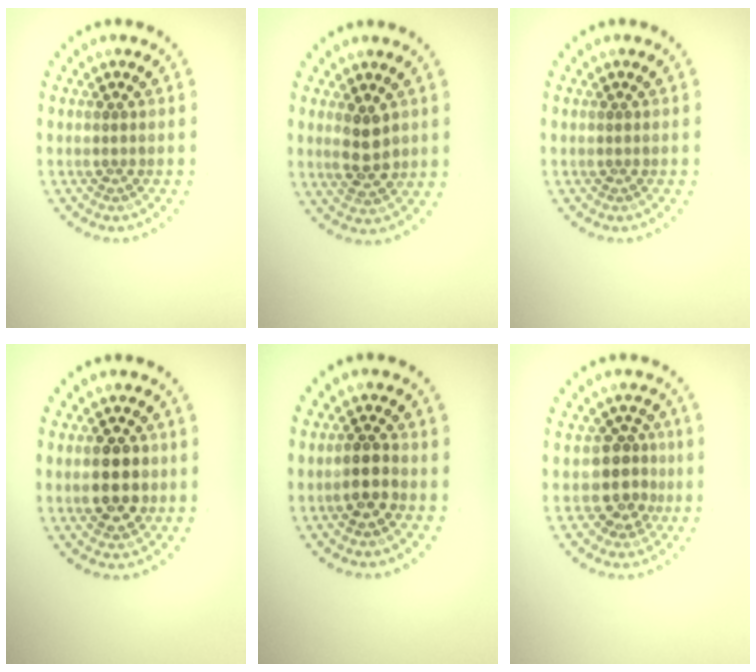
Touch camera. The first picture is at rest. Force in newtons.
{"total": 2.8, "press": 2.8, "slide": 0.6}
{"total": 0.0}
{"total": 4.3, "press": 4.3, "slide": 0.1}
{"total": 2.5, "press": 2.3, "slide": 0.9}
{"total": 2.9, "press": 2.4, "slide": 1.7}